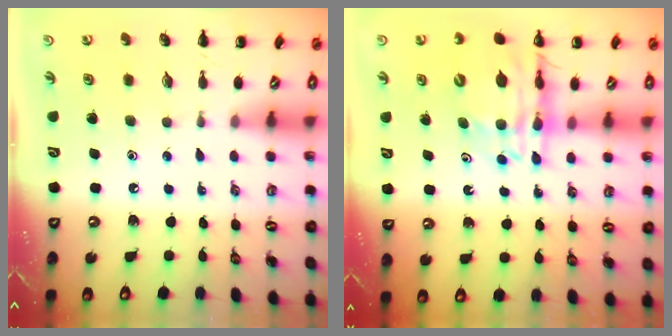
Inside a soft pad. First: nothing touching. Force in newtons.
{"total": 13.7, "press": 13.2, "slide": 3.6}